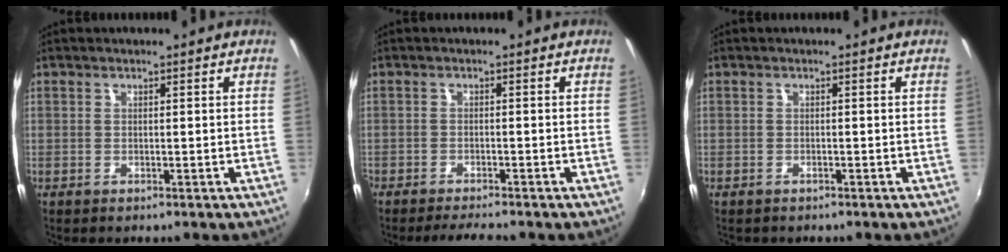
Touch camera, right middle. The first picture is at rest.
{"total": 4.1, "force": [-3.7, 0.2, 1.7], "torque": [-0.042, -0.007, -0.061]}
{"total": 0.7, "force": [-0.6, 0.3, 0.1], "torque": [-0.005, -0.002, -0.010]}